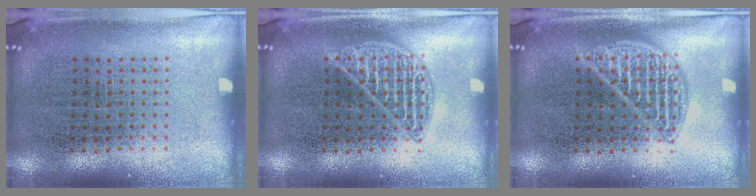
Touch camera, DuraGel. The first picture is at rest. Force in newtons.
{"total": 2.0, "press": 2.0, "slide": 0.2}
{"total": 1.8, "press": 1.8, "slide": 0.2}